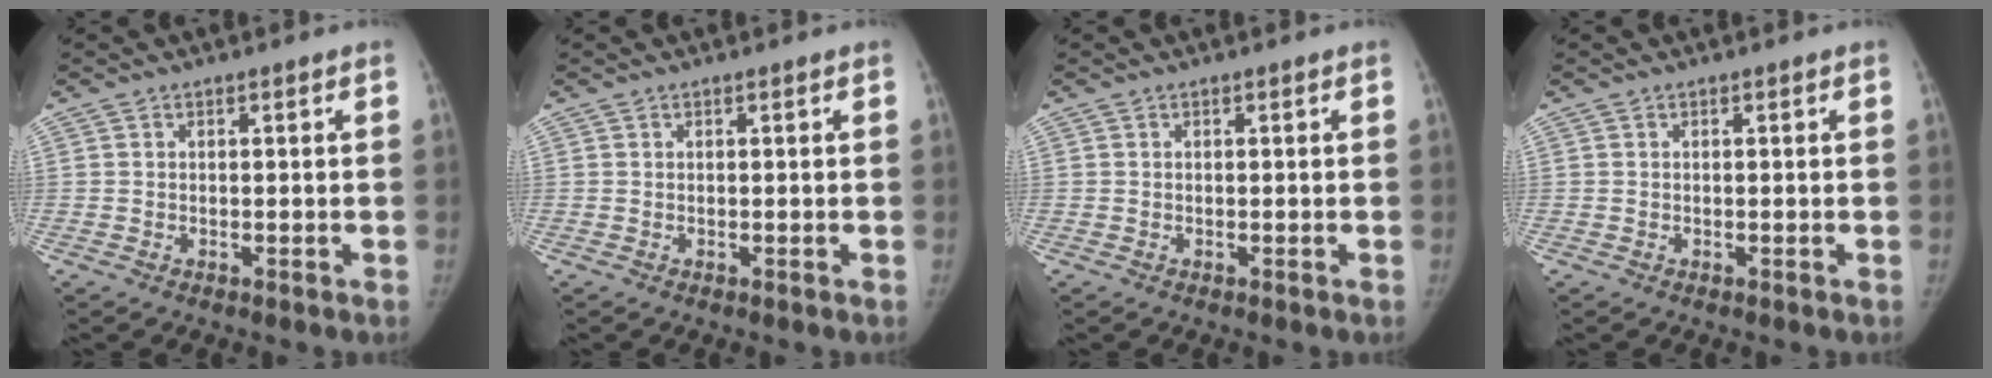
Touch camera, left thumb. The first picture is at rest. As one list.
[{"total": 0.0}, {"total": 0.0}, {"total": 0.0}]